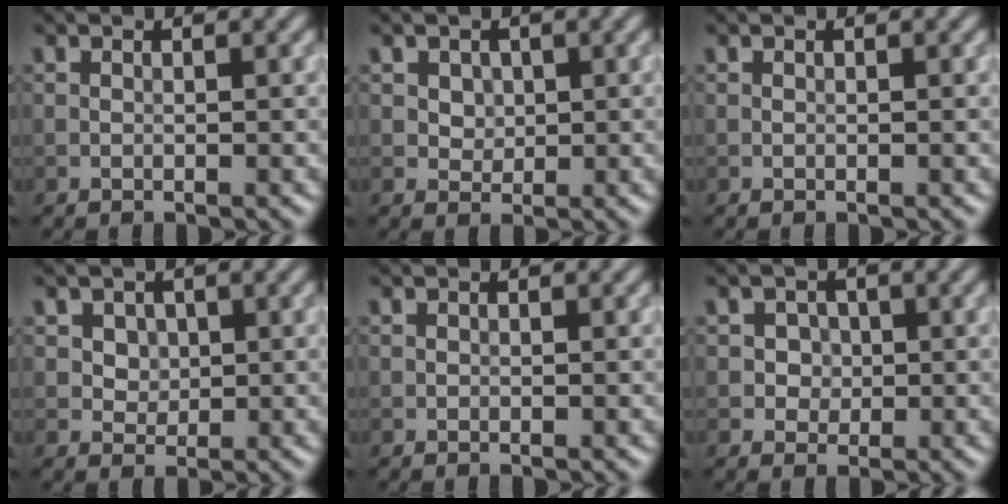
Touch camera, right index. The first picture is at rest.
{"total": 2.1, "force": [0.9, 1.6, 0.9], "torque": [-0.025, 0.000, 0.028]}
{"total": 0.0}
{"total": 2.4, "force": [1.0, 1.9, 1.1], "torque": [-0.028, -0.004, 0.030]}
{"total": 0.0}
{"total": 2.0, "force": [0.3, 1.8, 0.7], "torque": [0.003, 0.000, 0.007]}